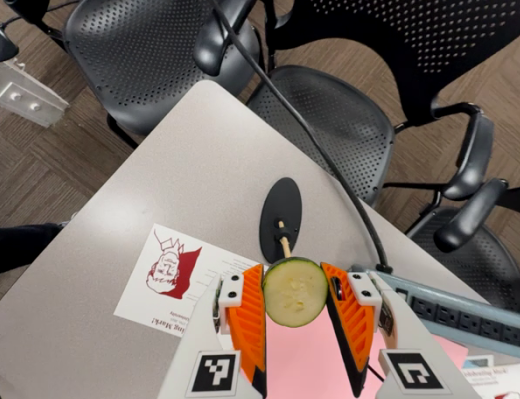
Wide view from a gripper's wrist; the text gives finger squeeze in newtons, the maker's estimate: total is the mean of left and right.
{"total": 13.3, "left": 13.4, "right": 13.2}